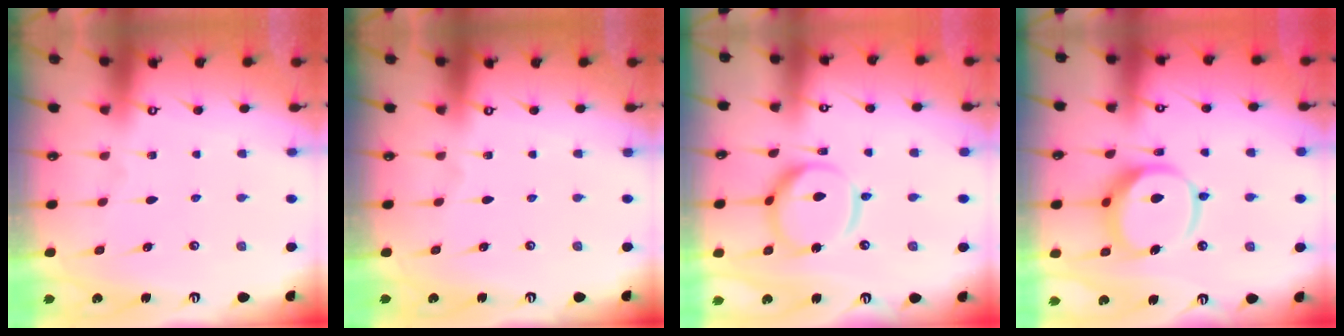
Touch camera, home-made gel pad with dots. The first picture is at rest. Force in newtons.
{"total": 0.0}
{"total": 13.0, "press": 12.9, "slide": 1.2}
{"total": 12.3, "press": 12.2, "slide": 1.5}